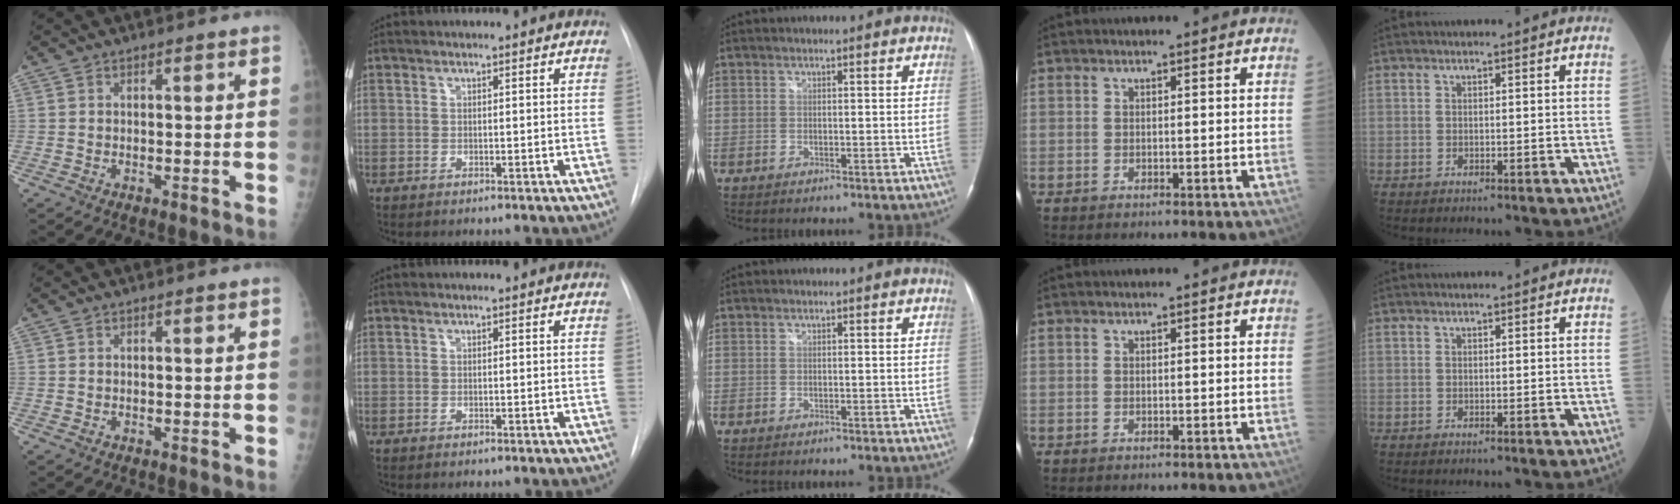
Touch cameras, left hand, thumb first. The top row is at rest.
{}